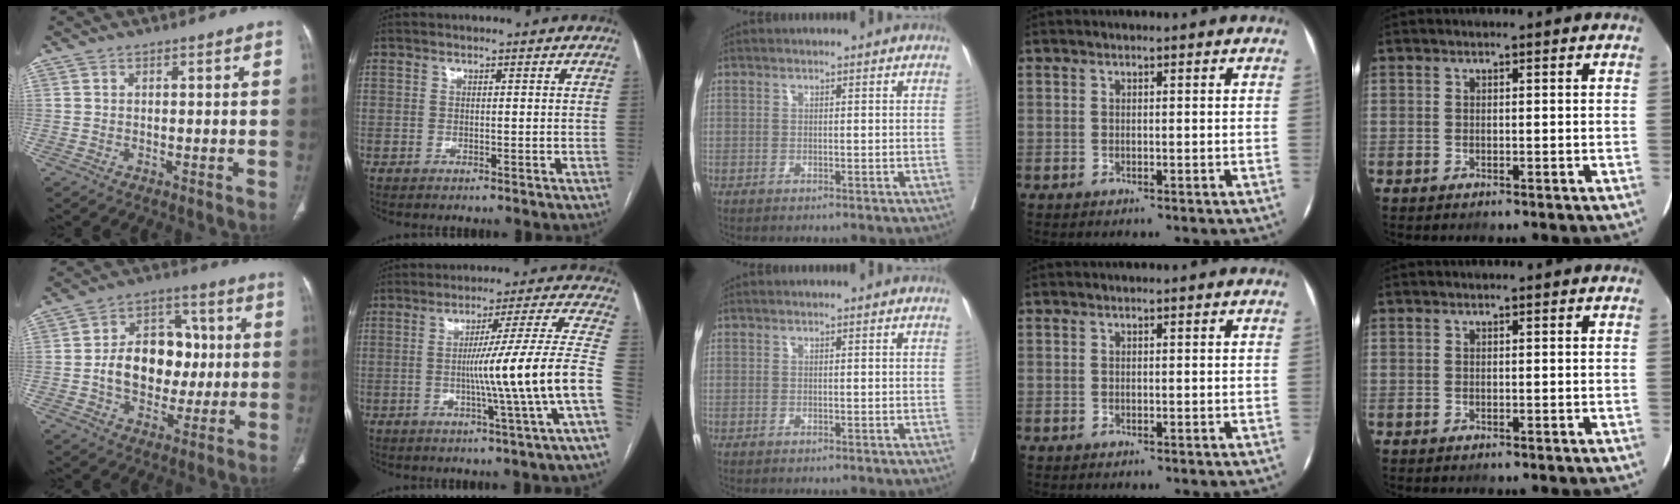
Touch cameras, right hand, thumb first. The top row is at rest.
{"thumb": {"total": 15.4, "force": [-0.4, 11.5, 10.1], "torque": [-0.116, 0.031, -0.003]}, "index": {"total": 14.2, "force": [-3.3, -3.1, 13.4], "torque": [-0.190, 0.000, -0.053]}}